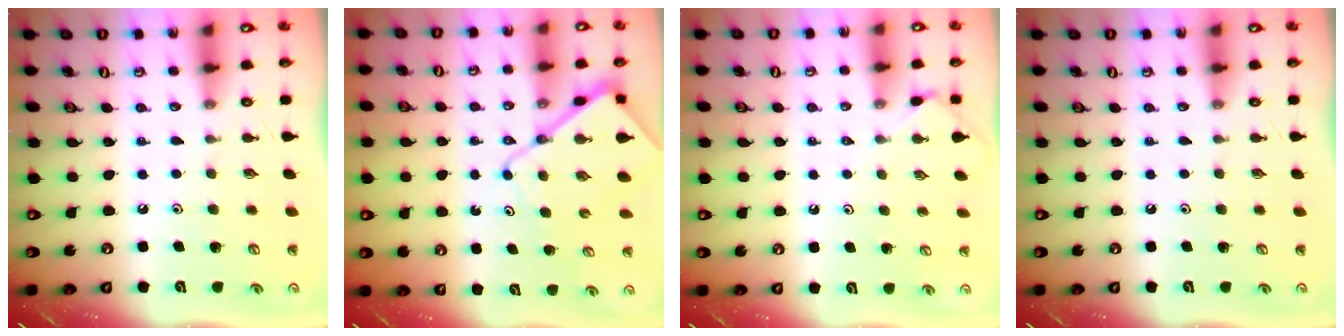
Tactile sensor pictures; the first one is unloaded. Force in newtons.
{"total": 10.0, "press": 9.9, "slide": 1.1}
{"total": 2.1, "press": 2.0, "slide": 0.5}
{"total": 0.0}